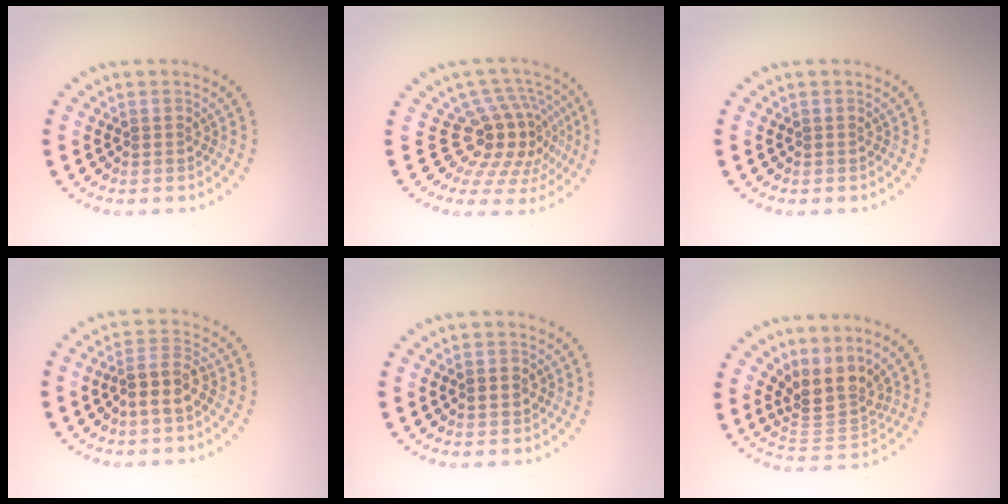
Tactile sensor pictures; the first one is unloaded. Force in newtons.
{"total": 5.3, "press": 3.9, "slide": 3.6}
{"total": 0.0}
{"total": 2.7, "press": 2.3, "slide": 1.4}
{"total": 1.5, "press": 1.5, "slide": 0.2}
{"total": 4.0, "press": 2.9, "slide": 2.7}